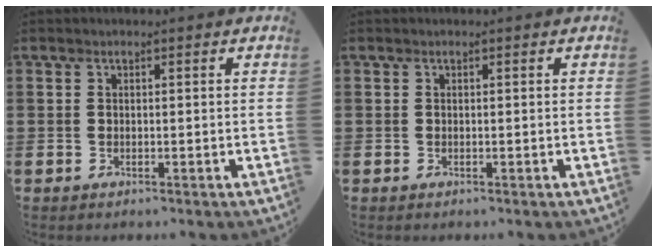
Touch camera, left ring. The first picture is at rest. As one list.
[{"total": 0.0}]